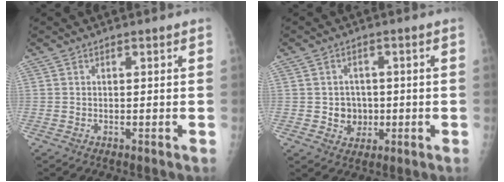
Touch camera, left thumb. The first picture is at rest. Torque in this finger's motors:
{"motor_torque": [0.00, 0.01, 0.01, -0.03, 0.00]}